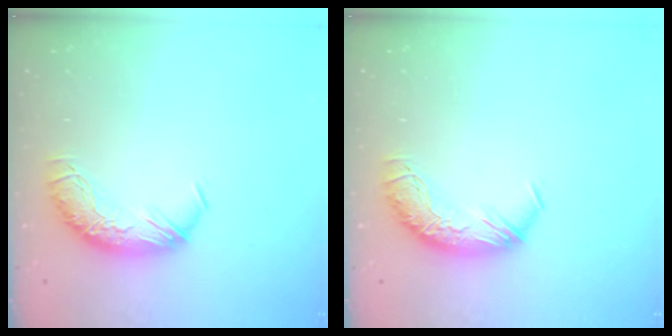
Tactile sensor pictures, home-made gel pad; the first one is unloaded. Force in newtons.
{"total": 0.0}